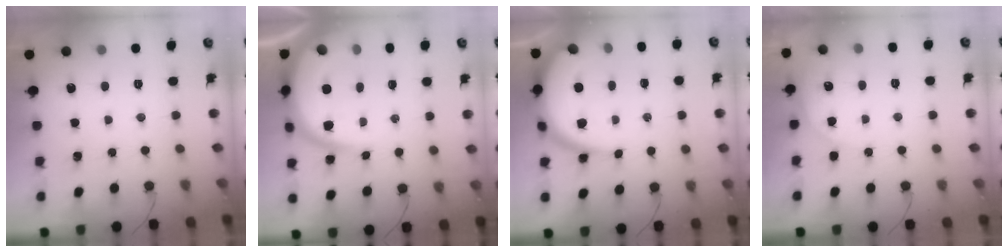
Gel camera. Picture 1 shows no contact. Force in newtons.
{"total": 11.6, "press": 11.6, "slide": 1.2}
{"total": 11.0, "press": 11.0, "slide": 0.9}
{"total": 4.4, "press": 4.4, "slide": 0.4}